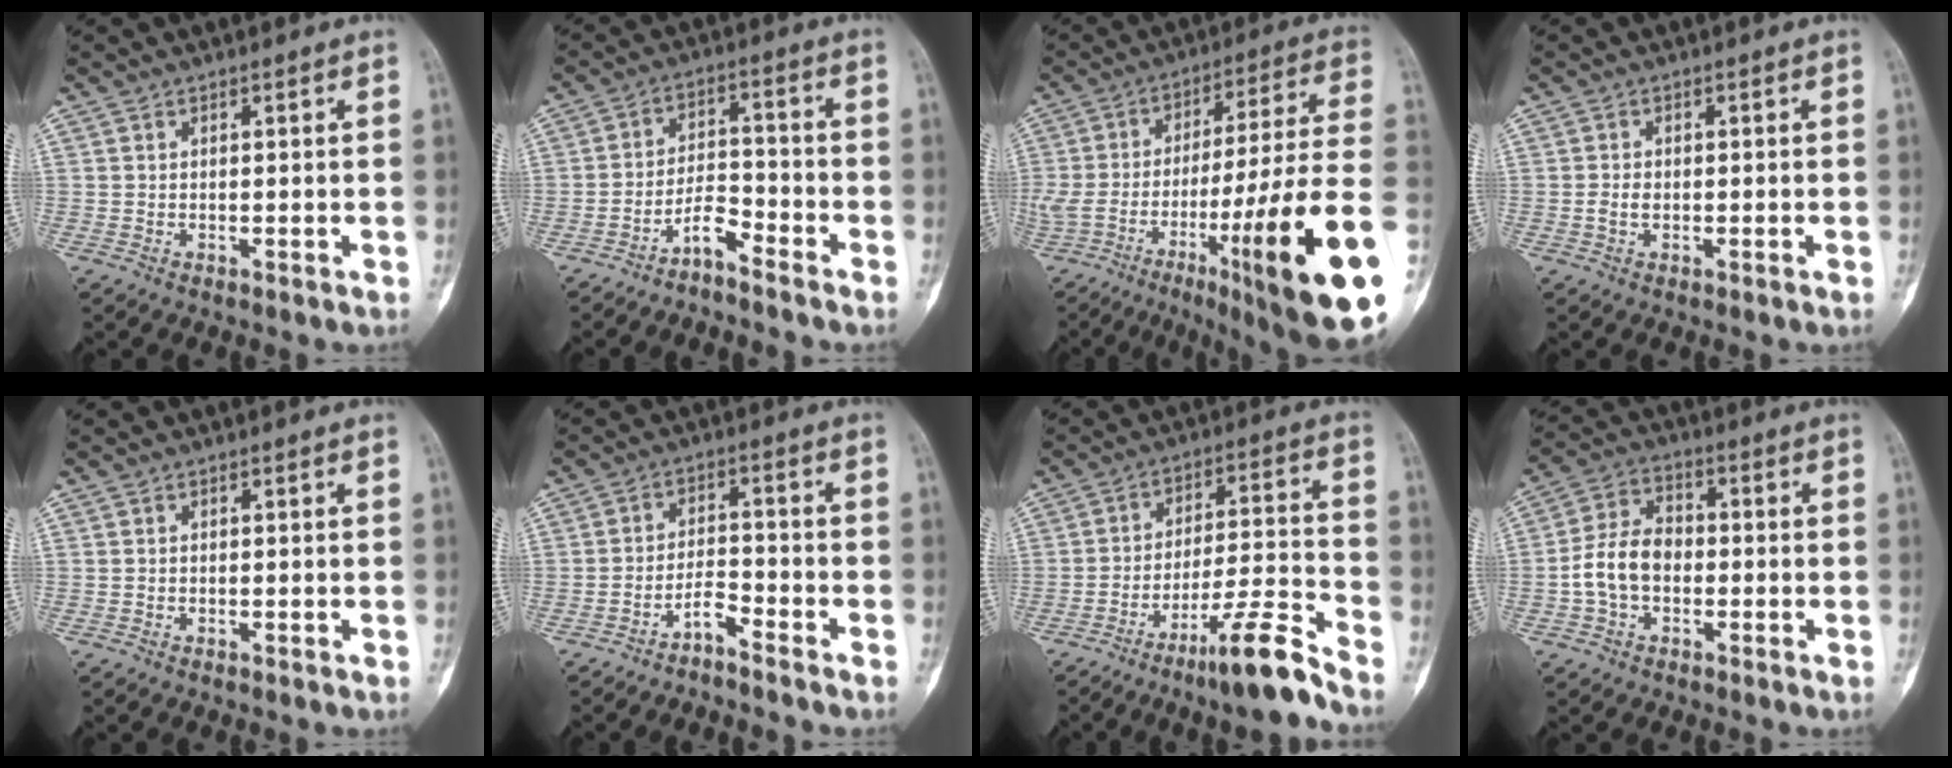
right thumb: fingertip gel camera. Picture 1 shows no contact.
{"total": 4.8, "force": [-4.0, 1.2, 2.4], "torque": [-0.037, 0.046, -0.076]}
{"total": 30.1, "force": [-10.1, 3.6, 28.2], "torque": [-0.416, 0.030, -0.158]}
{"total": 1.7, "force": [-0.3, 1.0, 1.3], "torque": [-0.025, 0.002, -0.006]}
{"total": 0.0}
{"total": 3.6, "force": [-3.1, 0.6, 1.7], "torque": [-0.028, 0.033, -0.060]}
{"total": 12.4, "force": [-9.2, 0.7, 8.3], "torque": [-0.134, 0.071, -0.155]}
{"total": 8.9, "force": [-1.7, 6.2, 6.2], "torque": [-0.113, 0.031, -0.041]}